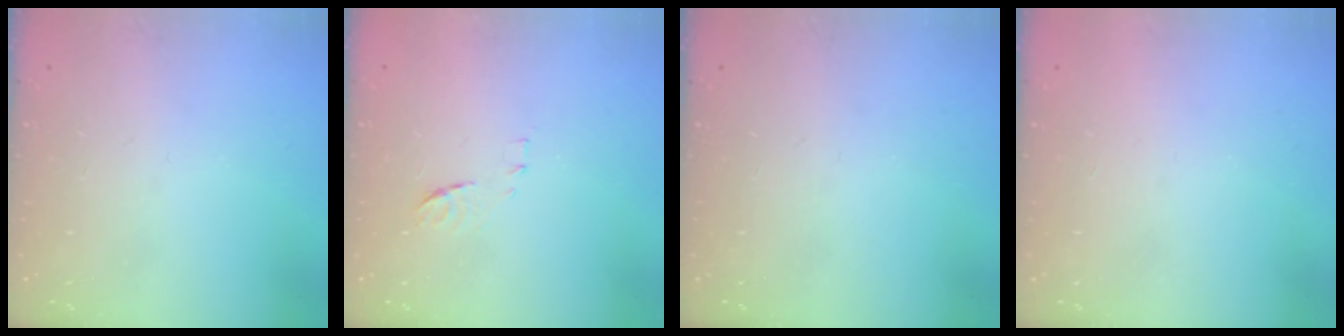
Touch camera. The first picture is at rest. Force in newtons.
{"total": 6.8, "press": 6.8, "slide": 0.5}
{"total": 0.0}
{"total": 1.6, "press": 1.6, "slide": 0.1}